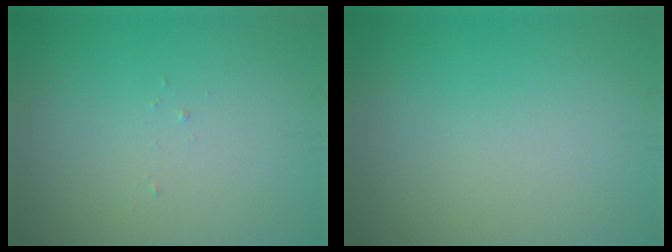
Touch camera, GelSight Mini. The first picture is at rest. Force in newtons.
{"total": 0.0}